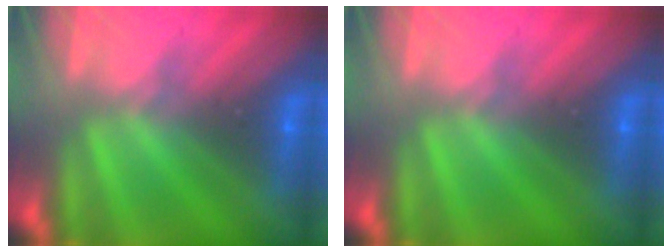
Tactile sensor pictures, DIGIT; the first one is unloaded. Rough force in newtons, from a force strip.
{"total": 0.0}